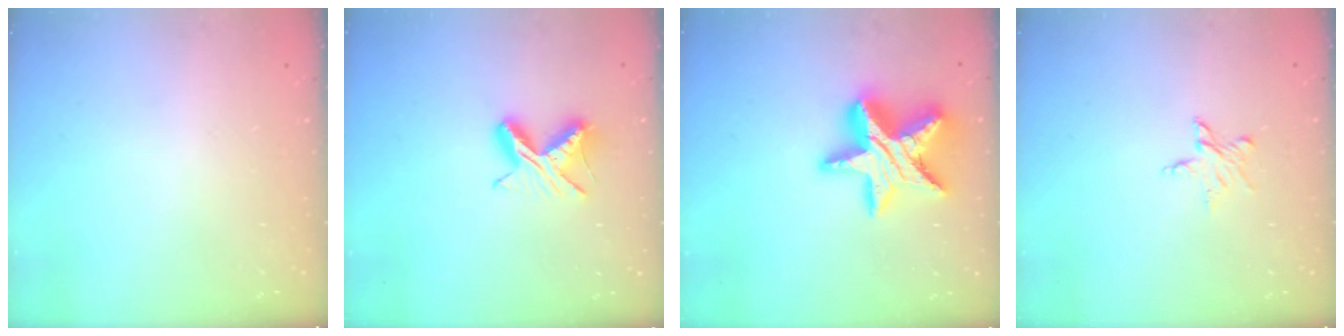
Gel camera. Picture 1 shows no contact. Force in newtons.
{"total": 7.8, "press": 7.7, "slide": 0.9}
{"total": 19.0, "press": 18.9, "slide": 1.5}
{"total": 3.5, "press": 3.4, "slide": 0.3}